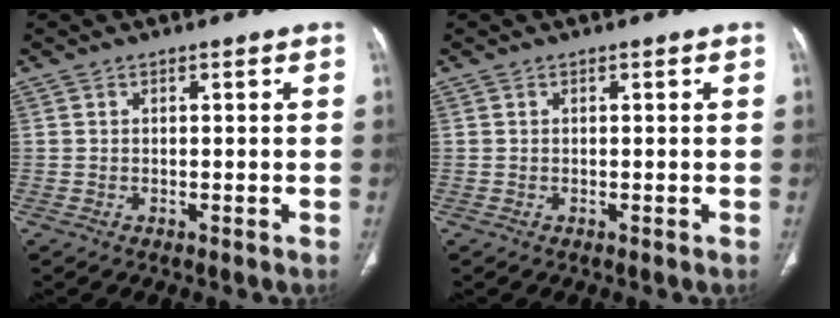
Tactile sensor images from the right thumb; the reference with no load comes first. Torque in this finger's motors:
{"motor_torque": [-0.15, 0.18, -0.12, 0.08, -0.01]}